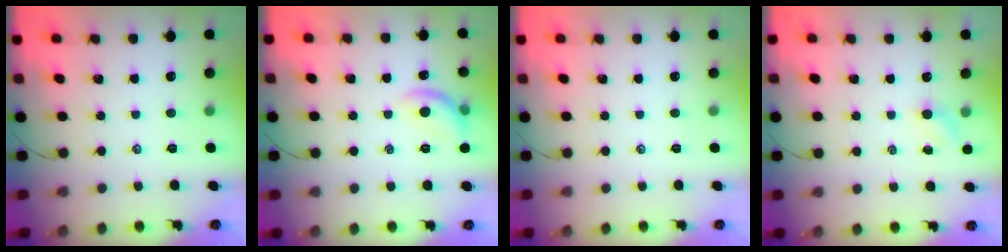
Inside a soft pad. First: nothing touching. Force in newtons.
{"total": 9.6, "press": 9.6, "slide": 0.1}
{"total": 0.0}
{"total": 2.9, "press": 2.7, "slide": 0.9}